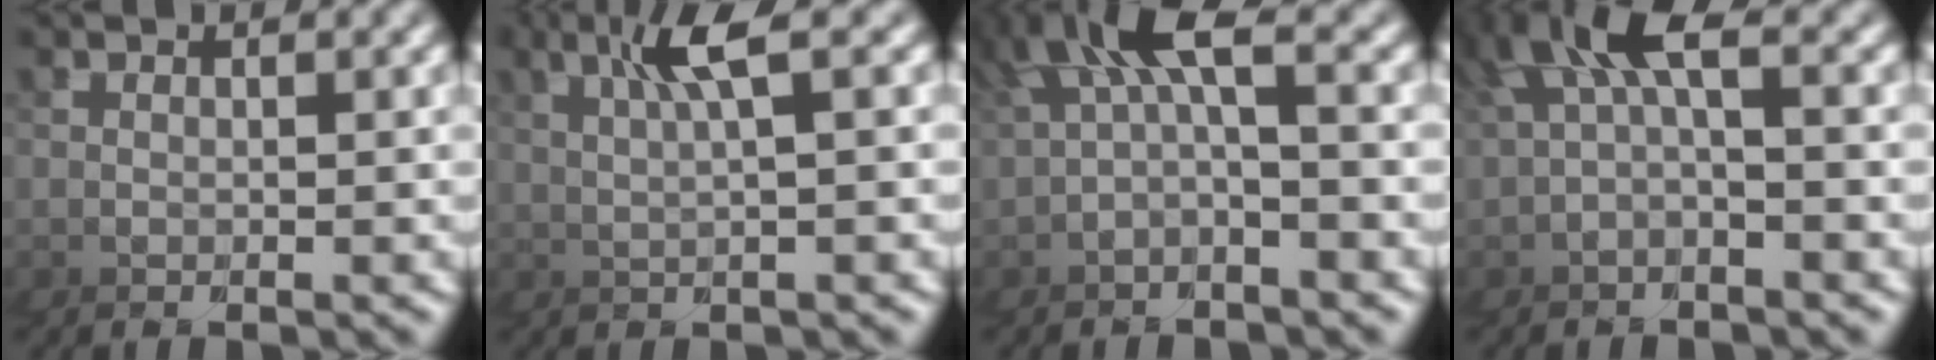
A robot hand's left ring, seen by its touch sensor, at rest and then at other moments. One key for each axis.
{"total": 2.9, "fx": 2.0, "fy": -1.6, "fz": 1.5, "tx": -0.045, "ty": 0.029, "tz": 0.028}
{"total": 3.0, "fx": -0.4, "fy": 1.9, "fz": 2.3, "tx": -0.079, "ty": 0.001, "tz": -0.003}
{"total": 2.5, "fx": 0.2, "fy": 1.3, "fz": 2.1, "tx": -0.077, "ty": 0.004, "tz": 0.005}